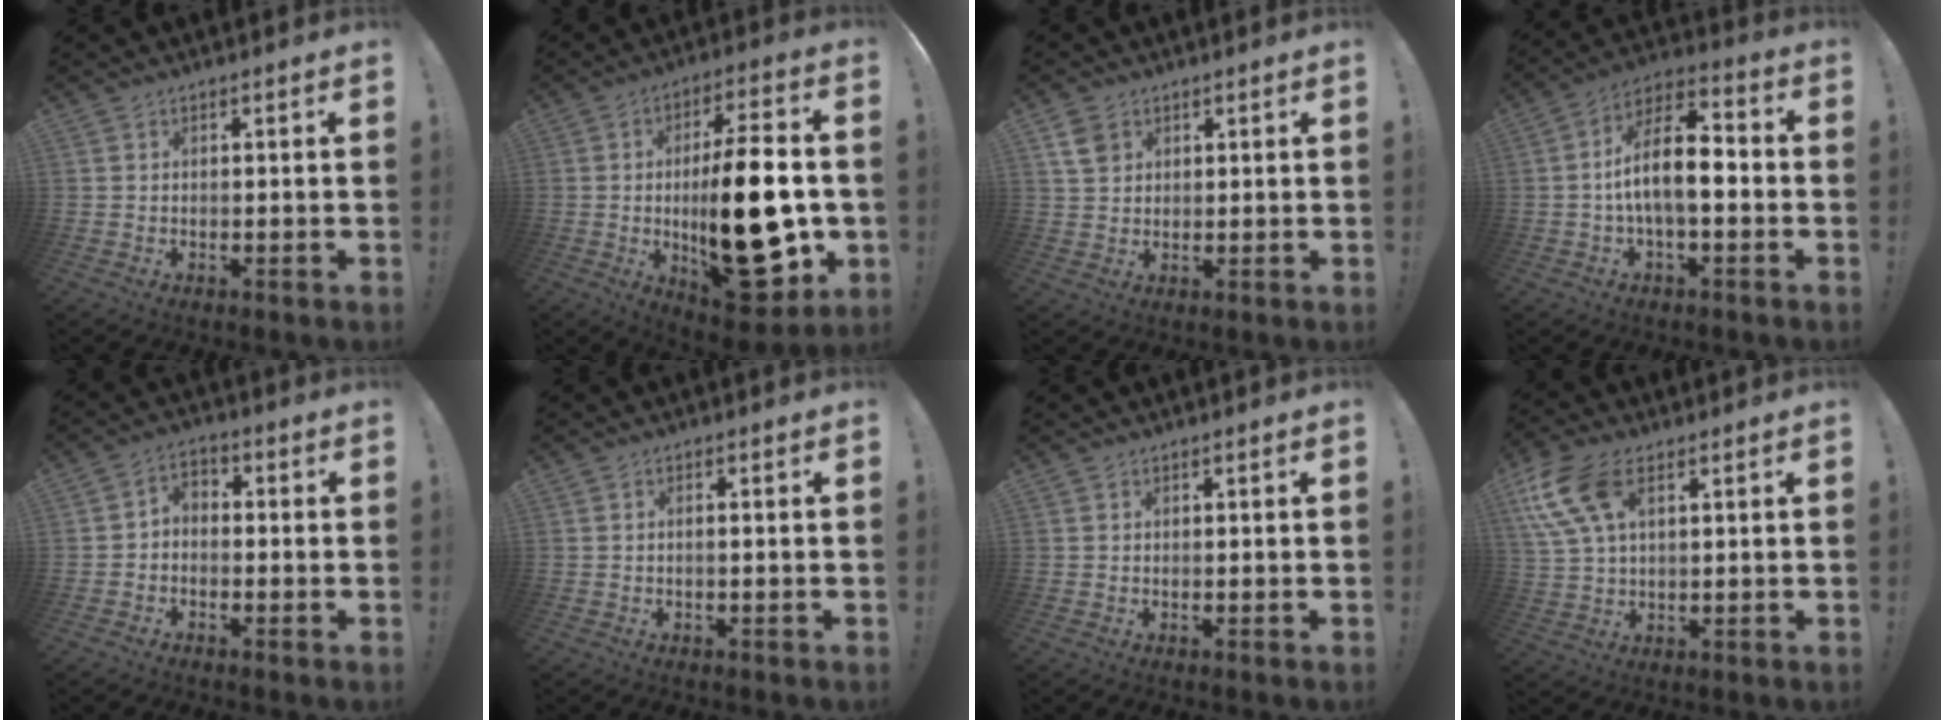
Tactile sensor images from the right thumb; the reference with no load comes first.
{"total": 26.4, "force": [-2.9, 9.6, 24.4], "torque": [-0.393, 0.000, -0.039]}
{"total": 5.5, "force": [2.8, 4.1, 2.4], "torque": [-0.033, -0.005, 0.055]}
{"total": 14.3, "force": [-0.9, 6.2, 12.9], "torque": [-0.224, 0.009, -0.017]}
{"total": 3.6, "force": [-2.2, 2.3, 1.7], "torque": [-0.036, 0.012, -0.041]}
{"total": 1.4, "force": [-0.6, 0.0, 1.2], "torque": [-0.026, 0.003, -0.010]}
{"total": 0.0}
{"total": 13.6, "force": [5.7, 8.1, 9.3], "torque": [-0.193, -0.008, 0.112]}